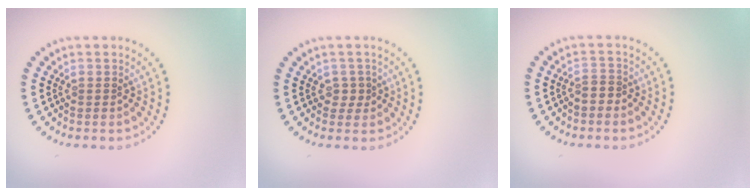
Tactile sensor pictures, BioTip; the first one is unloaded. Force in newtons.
{"total": 1.0, "press": 0.9, "slide": 0.6}
{"total": 1.4, "press": 1.3, "slide": 0.7}